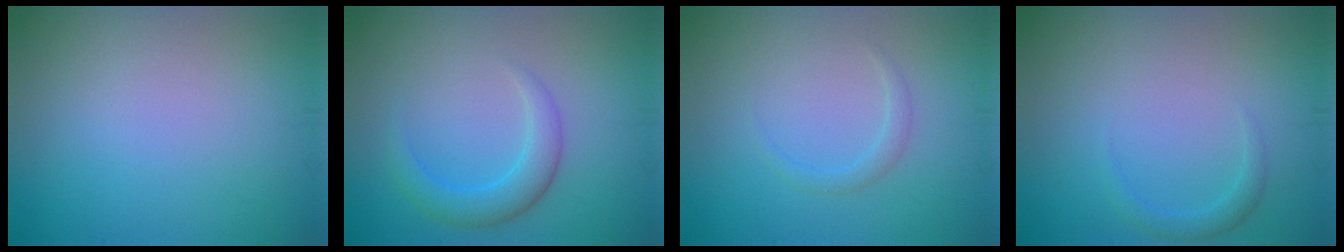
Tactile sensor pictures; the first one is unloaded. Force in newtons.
{"total": 3.0, "press": 3.0, "slide": 0.1}
{"total": 1.1, "press": 1.1, "slide": 0.1}
{"total": 1.3, "press": 1.3, "slide": 0.1}